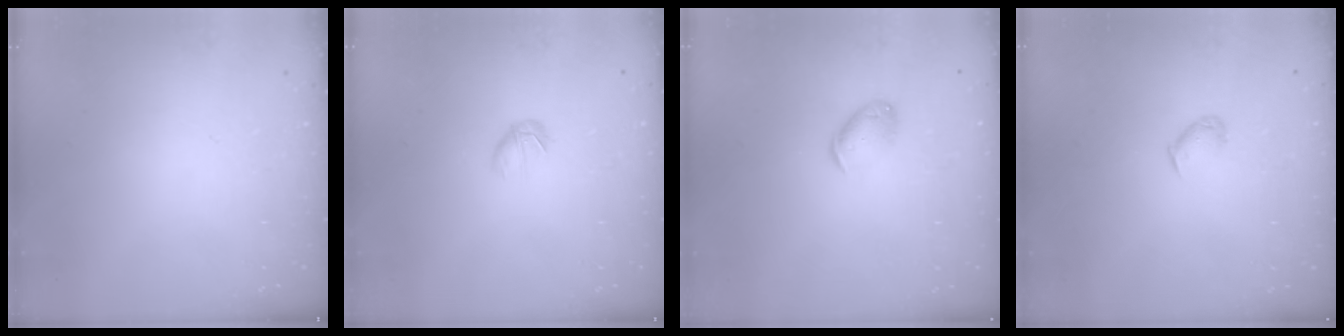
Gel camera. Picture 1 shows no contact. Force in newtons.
{"total": 4.6, "press": 4.5, "slide": 1.3}
{"total": 8.9, "press": 8.9, "slide": 0.9}
{"total": 3.5, "press": 3.4, "slide": 0.6}